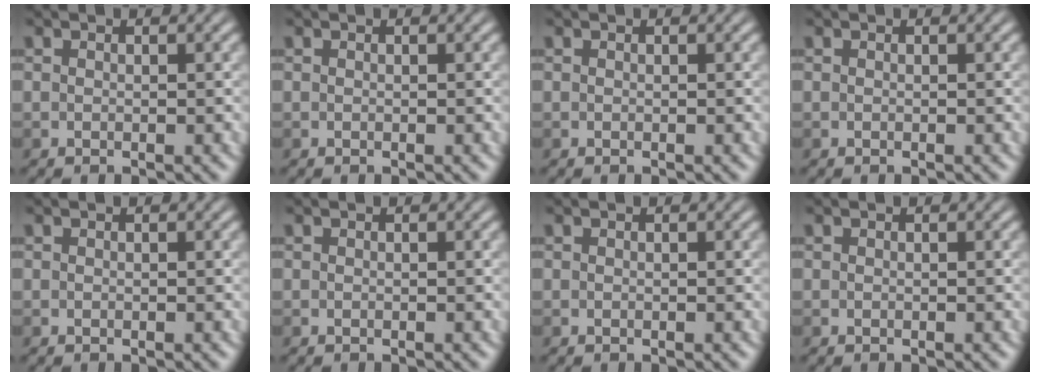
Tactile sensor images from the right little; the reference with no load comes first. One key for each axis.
{"total": 0.0}
{"total": 0.0}
{"total": 0.0}
{"total": 0.0}
{"total": 0.0}
{"total": 0.0}
{"total": 0.0}